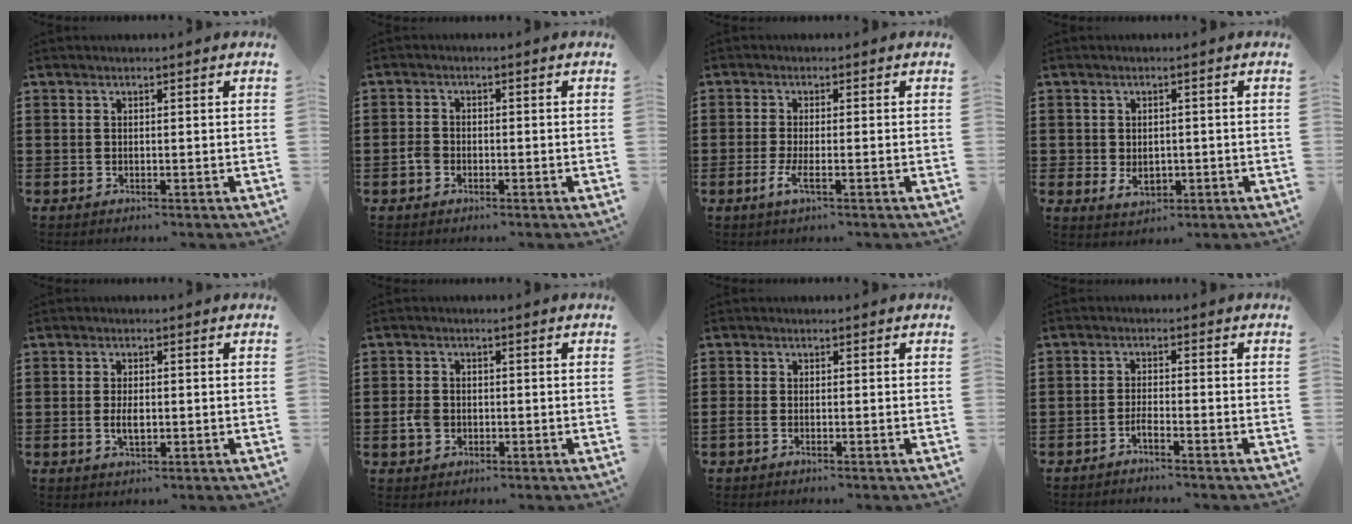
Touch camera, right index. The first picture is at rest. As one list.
[{"total": 2.1, "force": [-1.0, 1.5, 1.0], "torque": [-0.027, -0.001, -0.021]}, {"total": 3.1, "force": [-1.4, 0.4, 2.8], "torque": [-0.068, -0.013, -0.029]}, {"total": 2.9, "force": [-0.3, 2.1, 1.9], "torque": [-0.034, 0.000, -0.009]}, {"total": 2.8, "force": [-0.3, 1.2, 2.5], "torque": [-0.046, 0.002, -0.006]}, {"total": 3.1, "force": [-0.8, 2.5, 1.7], "torque": [-0.048, 0.001, -0.019]}, {"total": 0.9, "force": [-0.7, 0.1, 0.4], "torque": [-0.012, -0.006, -0.012]}, {"total": 1.8, "force": [-1.6, -0.1, 0.7], "torque": [-0.017, -0.002, -0.030]}]